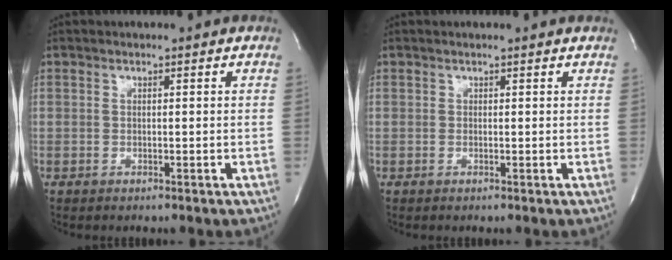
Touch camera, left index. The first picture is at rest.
{"total": 1.0, "force": [0.9, 0.0, 0.3], "torque": [-0.011, 0.003, 0.007]}